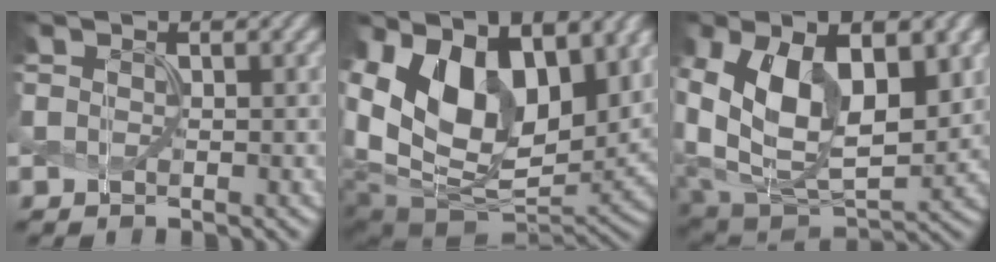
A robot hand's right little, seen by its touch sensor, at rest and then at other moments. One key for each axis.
{"total": 15.5, "fx": 4.1, "fy": 10.3, "fz": 10.9, "tx": -0.187, "ty": -0.011, "tz": 0.087}
{"total": 15.4, "fx": 3.1, "fy": 9.7, "fz": 11.5, "tx": -0.194, "ty": -0.014, "tz": 0.072}